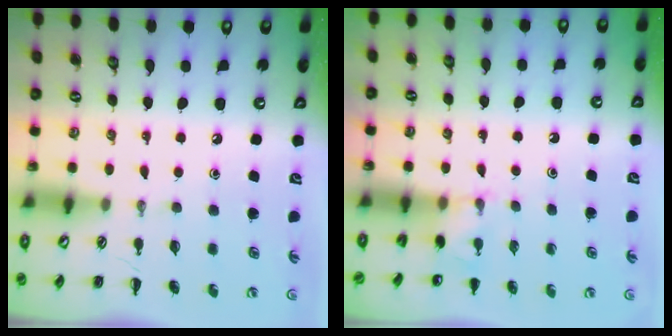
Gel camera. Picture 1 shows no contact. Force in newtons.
{"total": 3.9, "press": 3.7, "slide": 1.2}